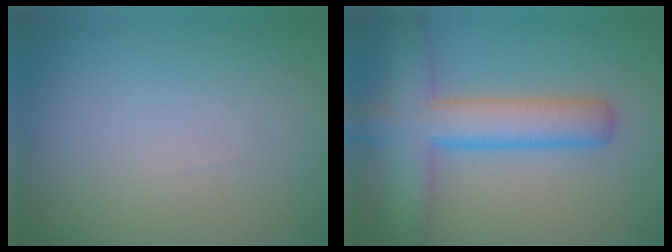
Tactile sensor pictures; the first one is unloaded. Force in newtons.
{"total": 6.8, "press": 6.8, "slide": 0.4}